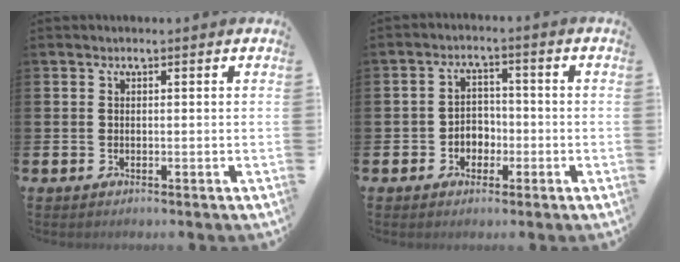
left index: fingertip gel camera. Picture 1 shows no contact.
{"total": 3.1, "force": [-1.4, 2.6, 1.1], "torque": [-0.028, 0.007, -0.033]}